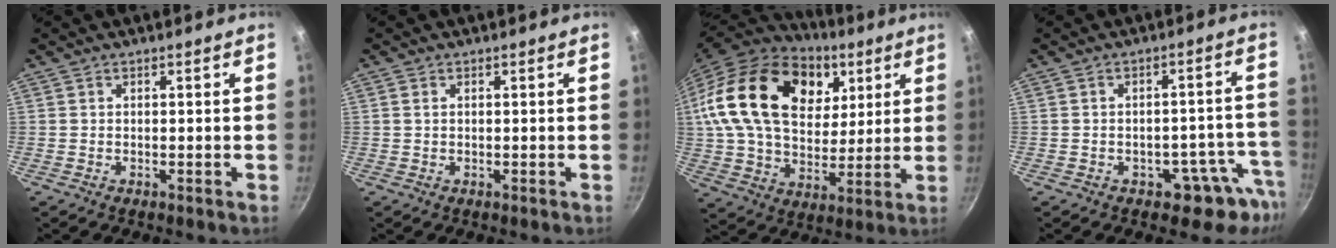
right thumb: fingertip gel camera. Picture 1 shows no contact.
{"total": 0.8, "force": [0.2, 0.5, 0.5], "torque": [-0.011, 0.002, 0.003]}
{"total": 29.3, "force": [10.5, 19.4, 19.3], "torque": [-0.330, -0.008, 0.177]}
{"total": 8.6, "force": [-4.9, 5.6, 4.2], "torque": [0.026, 0.053, -0.049]}